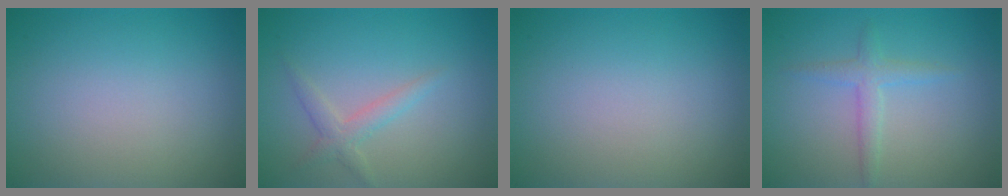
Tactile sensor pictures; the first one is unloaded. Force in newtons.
{"total": 1.8, "press": 1.8, "slide": 0.1}
{"total": 0.0}
{"total": 1.9, "press": 1.9, "slide": 0.2}